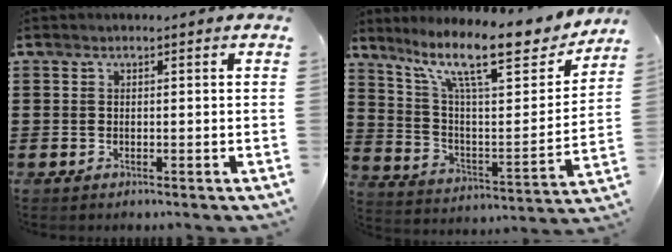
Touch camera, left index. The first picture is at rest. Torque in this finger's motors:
{"motor_torque": [2.14, 0.00, 0.43, 0.21]}